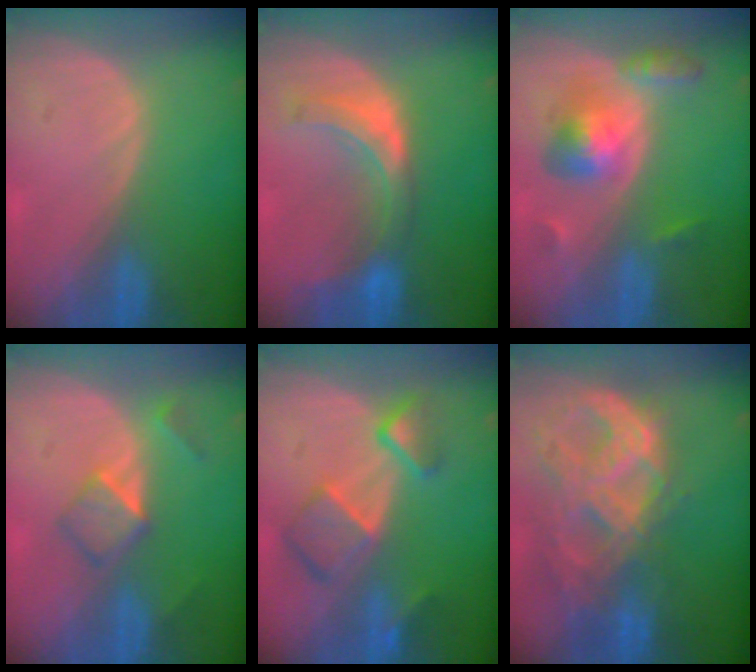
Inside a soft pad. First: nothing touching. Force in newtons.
{"total": 7.6, "press": 6.8, "slide": 3.3}
{"total": 6.1, "press": 6.1, "slide": 0.3}
{"total": 5.3, "press": 4.5, "slide": 2.7}
{"total": 7.9, "press": 6.8, "slide": 3.9}
{"total": 11.4, "press": 9.7, "slide": 6.1}